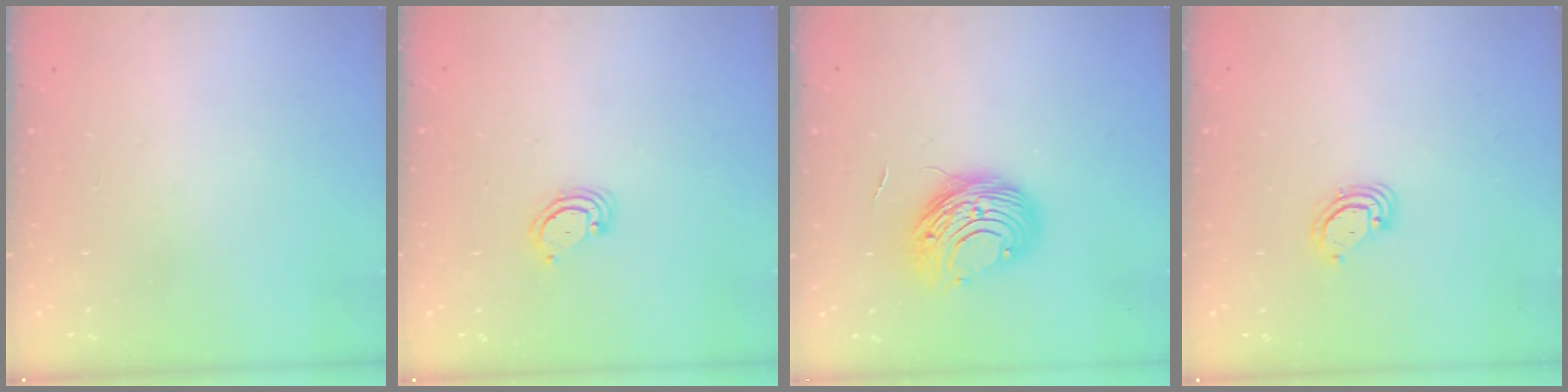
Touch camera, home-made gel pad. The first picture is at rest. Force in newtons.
{"total": 3.3, "press": 3.3, "slide": 0.4}
{"total": 9.6, "press": 9.5, "slide": 1.2}
{"total": 3.0, "press": 3.0, "slide": 0.2}